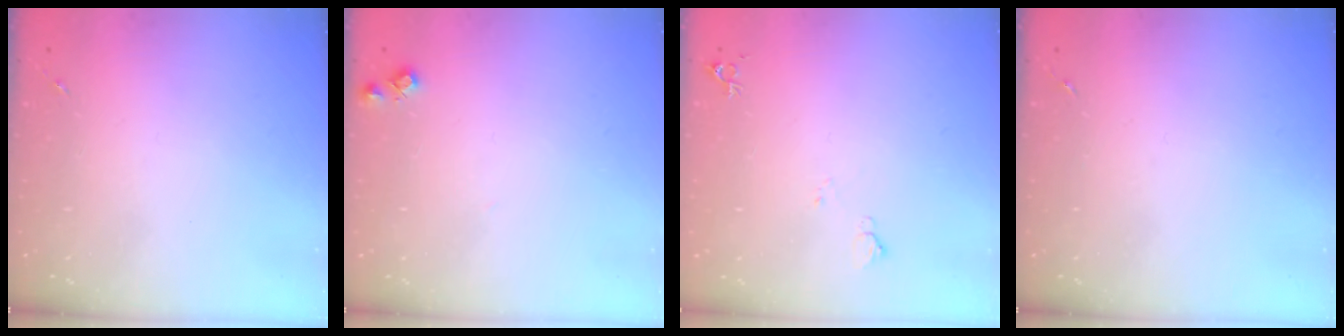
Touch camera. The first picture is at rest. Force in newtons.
{"total": 6.6, "press": 6.6, "slide": 0.6}
{"total": 5.2, "press": 5.1, "slide": 1.1}
{"total": 0.0}